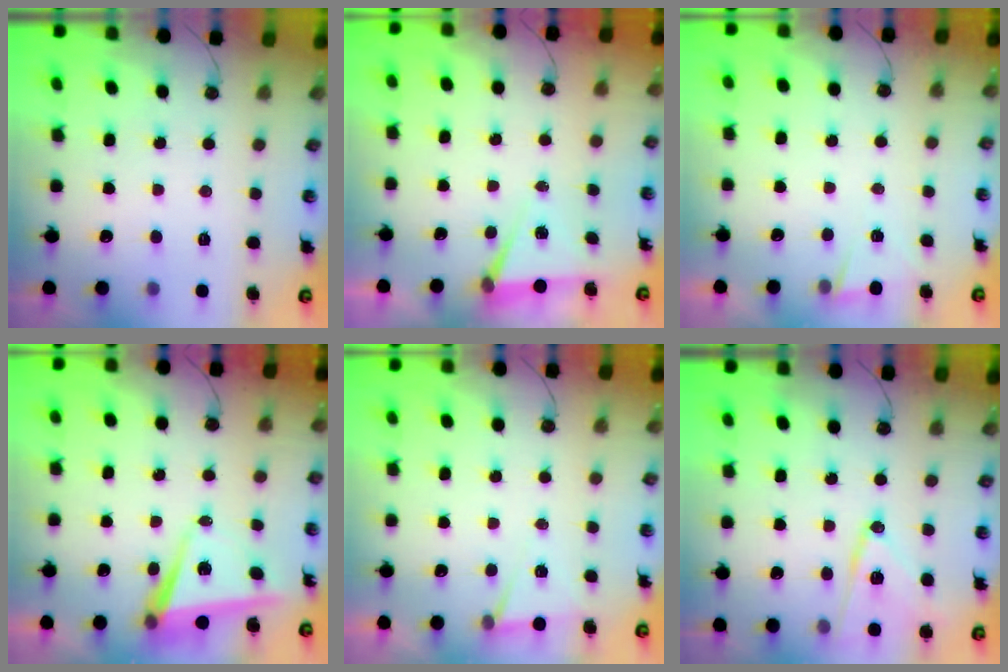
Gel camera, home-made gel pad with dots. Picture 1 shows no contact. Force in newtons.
{"total": 5.2, "press": 2.6, "slide": 4.5}
{"total": 1.5, "press": 1.3, "slide": 0.8}
{"total": 6.3, "press": 5.0, "slide": 3.8}
{"total": 4.9, "press": 2.0, "slide": 4.4}
{"total": 13.6, "press": 13.2, "slide": 3.0}